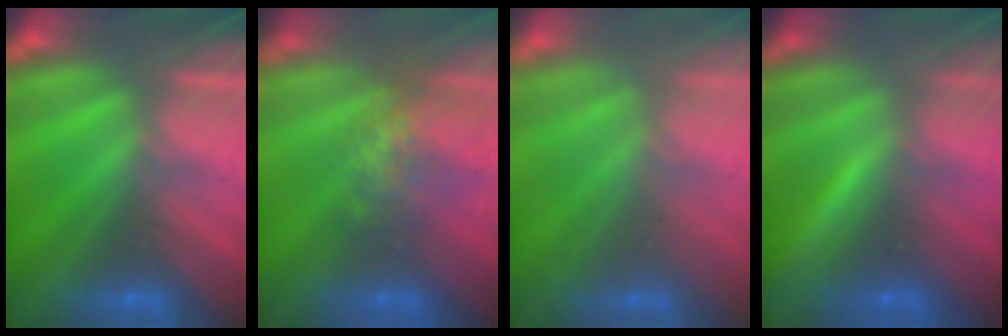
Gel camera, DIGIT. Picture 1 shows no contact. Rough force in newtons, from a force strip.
{"total": 7.0}
{"total": 1.8}
{"total": 1.7}